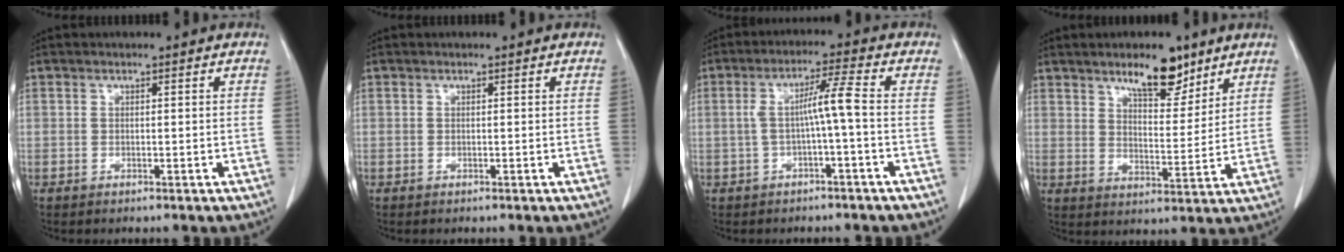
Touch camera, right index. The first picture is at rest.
{"total": 0.0}
{"total": 5.3, "force": [-0.6, -0.5, 5.3], "torque": [-0.095, 0.020, -0.009]}
{"total": 8.9, "force": [6.4, 3.0, 5.4], "torque": [-0.083, -0.004, 0.106]}